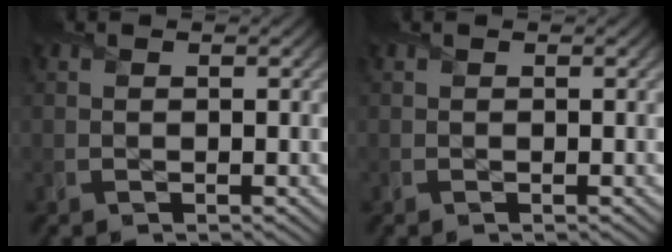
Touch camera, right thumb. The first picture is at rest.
{"total": 0.0}